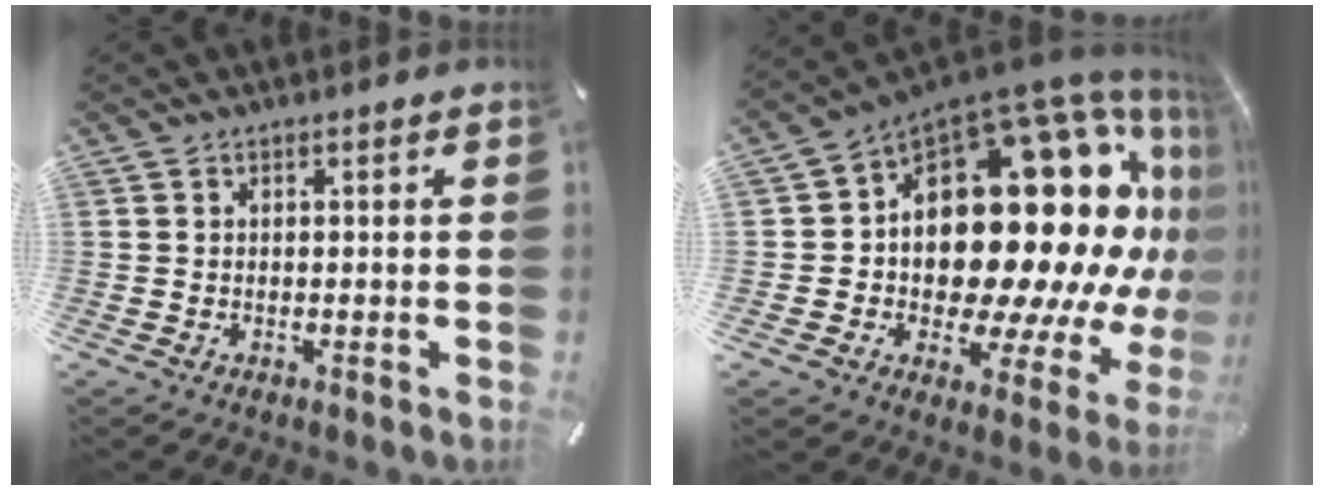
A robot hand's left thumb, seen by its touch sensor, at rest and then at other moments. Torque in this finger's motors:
{"motor_torque": [2.43, 2.57, 1.36, 0.53, 0.39]}